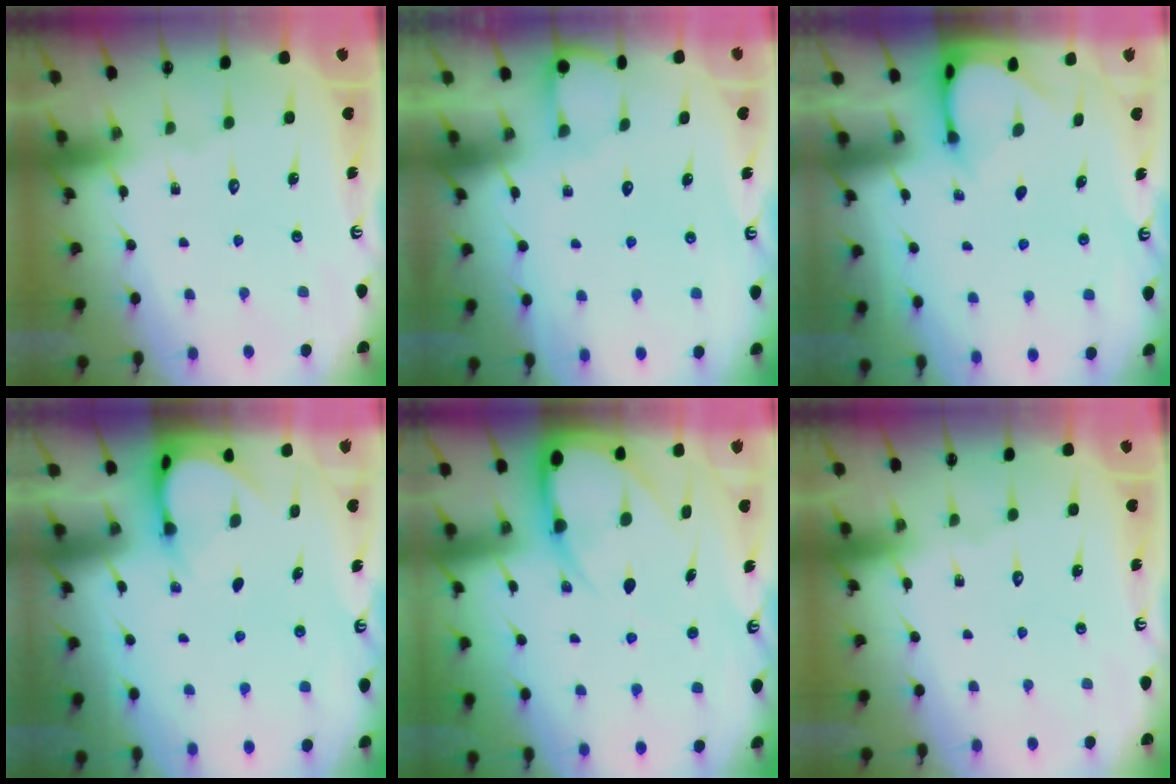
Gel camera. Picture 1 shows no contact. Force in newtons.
{"total": 2.0, "press": 2.0, "slide": 0.2}
{"total": 3.0, "press": 3.0, "slide": 0.2}
{"total": 3.9, "press": 3.9, "slide": 0.3}
{"total": 9.1, "press": 9.1, "slide": 0.9}
{"total": 0.0}